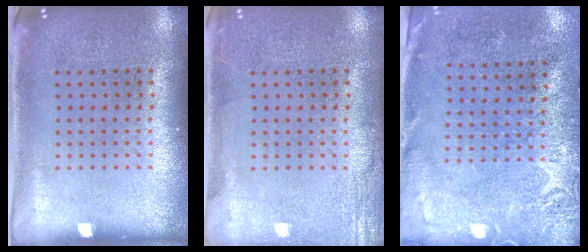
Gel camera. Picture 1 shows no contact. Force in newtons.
{"total": 2.4, "press": 2.4, "slide": 0.3}
{"total": 2.7, "press": 2.4, "slide": 1.2}